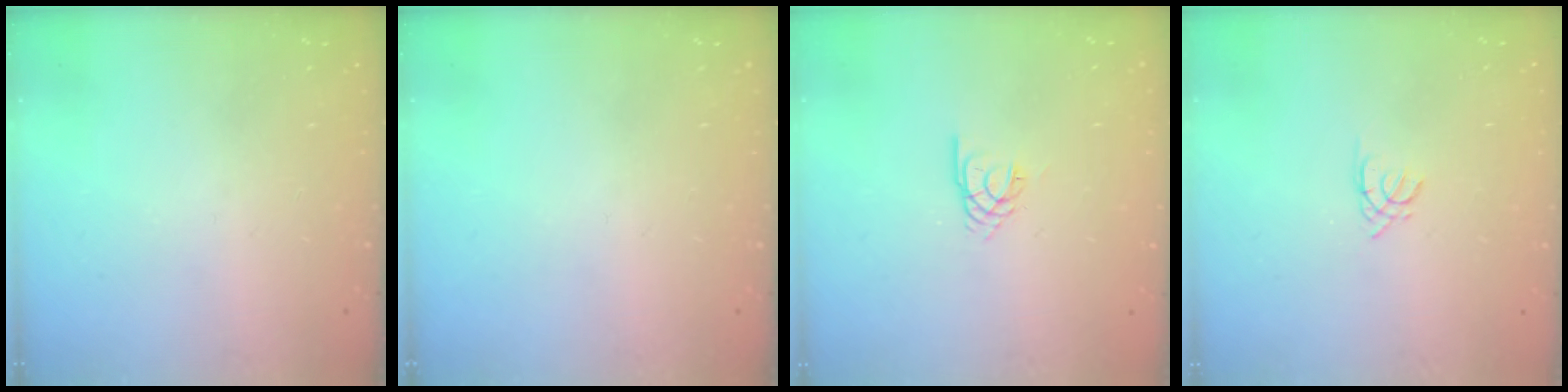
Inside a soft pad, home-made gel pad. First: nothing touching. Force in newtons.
{"total": 0.0}
{"total": 3.2, "press": 3.2, "slide": 0.5}
{"total": 1.7, "press": 1.7, "slide": 0.3}